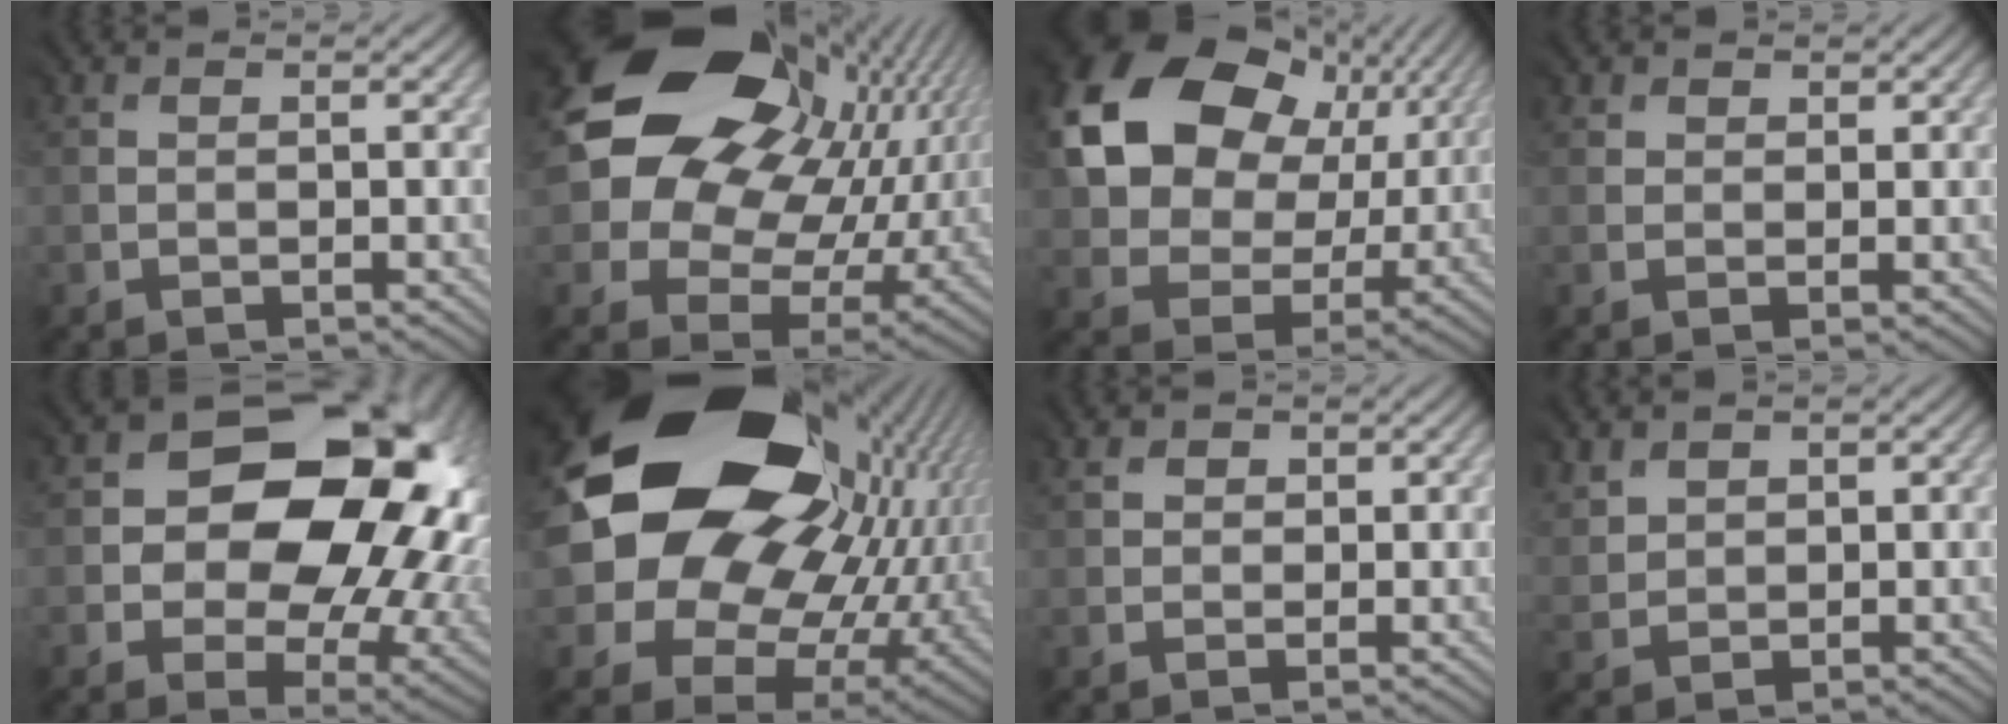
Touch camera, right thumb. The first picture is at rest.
{"total": 18.6, "force": [6.2, 13.9, 10.8], "torque": [-0.233, 0.013, 0.118]}
{"total": 16.8, "force": [5.6, 12.2, 10.0], "torque": [-0.224, 0.024, 0.102]}
{"total": 1.3, "force": [1.1, 0.5, -0.4], "torque": [0.002, 0.002, 0.016]}
{"total": 16.0, "force": [2.7, 11.3, 11.0], "torque": [-0.127, 0.001, 0.047]}
{"total": 21.4, "force": [6.5, 16.6, 11.8], "torque": [-0.279, -0.015, 0.147]}
{"total": 2.1, "force": [1.5, 1.4, 0.5], "torque": [-0.023, 0.009, 0.021]}
{"total": 3.2, "force": [2.5, 1.9, 0.5], "torque": [-0.044, 0.007, 0.055]}